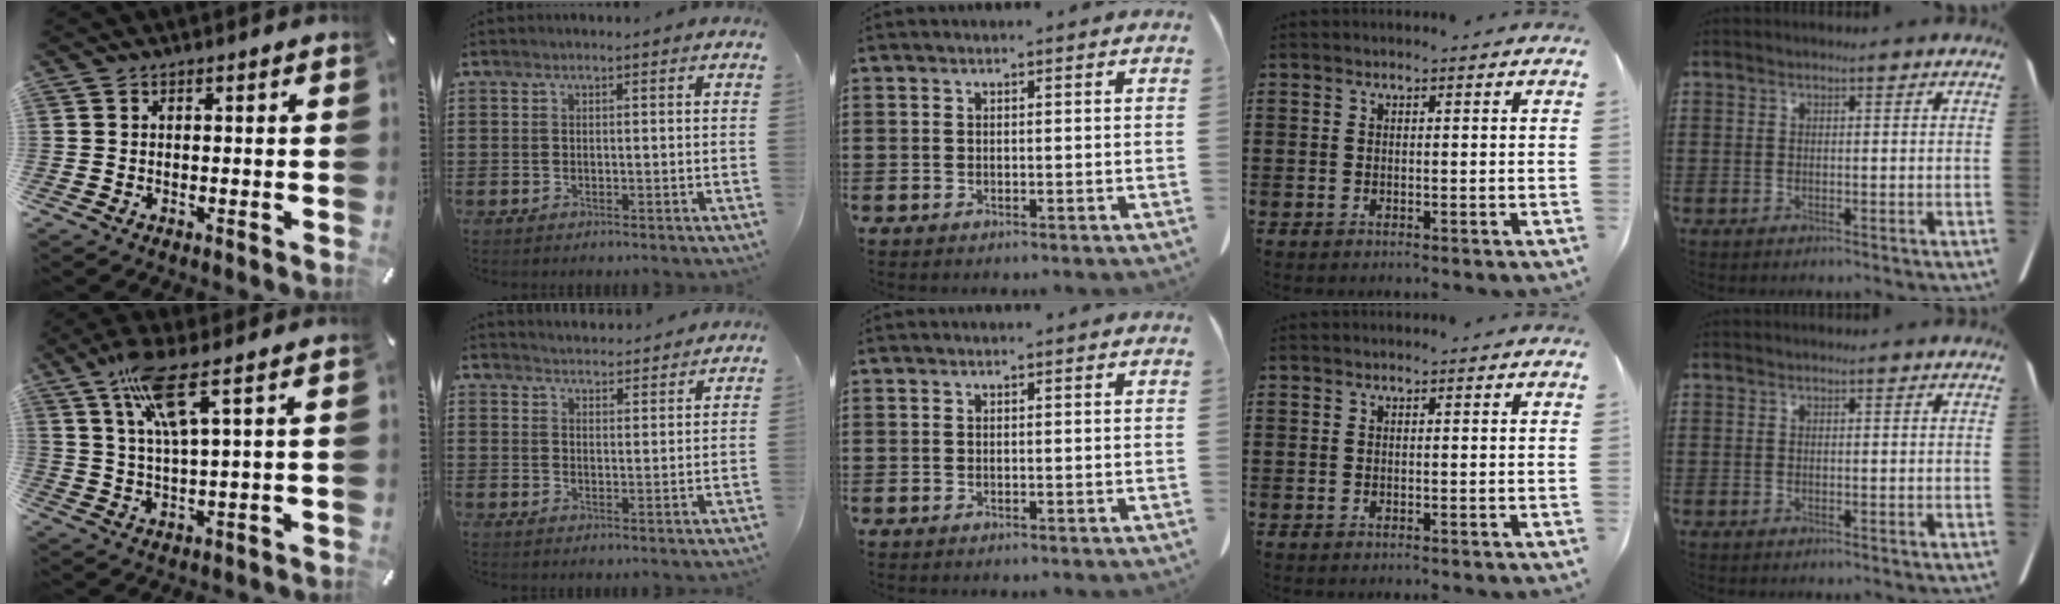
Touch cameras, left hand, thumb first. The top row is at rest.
{"thumb": {"total": 10.2, "force": [5.2, 1.5, 8.6], "torque": [-0.170, -0.003, 0.091]}, "index": {"total": 3.3, "force": [3.3, 0.1, -0.1], "torque": [-0.008, -0.015, 0.059]}}